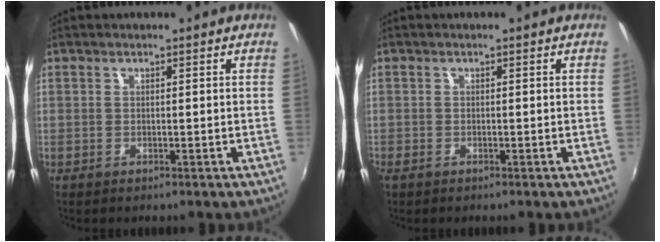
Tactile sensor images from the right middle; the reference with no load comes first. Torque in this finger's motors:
{"motor_torque": [0.30, -0.24, 0.00, 0.02]}